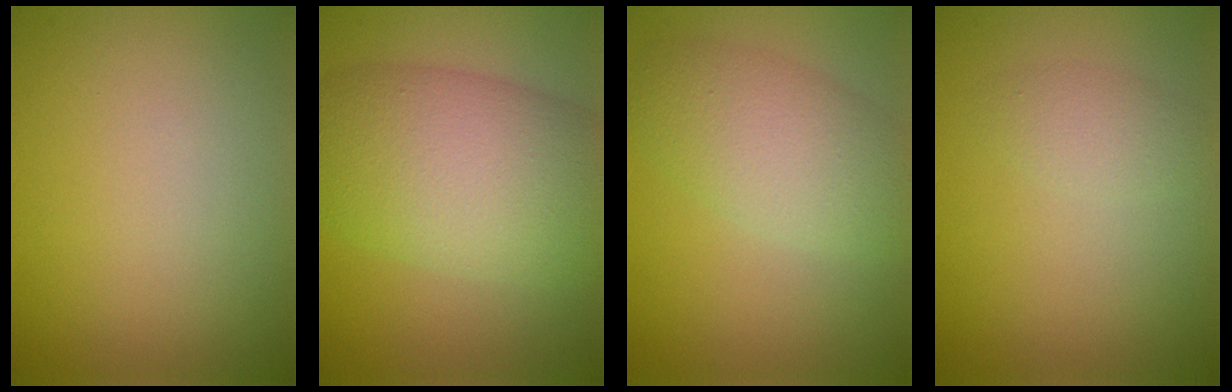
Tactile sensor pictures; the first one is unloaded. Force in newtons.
{"total": 10.0, "press": 9.9, "slide": 0.7}
{"total": 4.9, "press": 4.9, "slide": 0.4}
{"total": 1.6, "press": 1.6, "slide": 0.1}